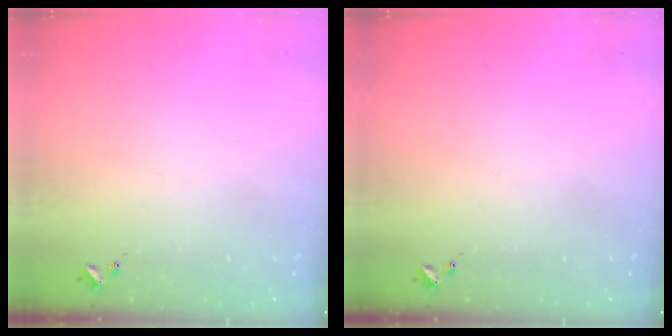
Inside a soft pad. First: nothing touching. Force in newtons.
{"total": 0.0}